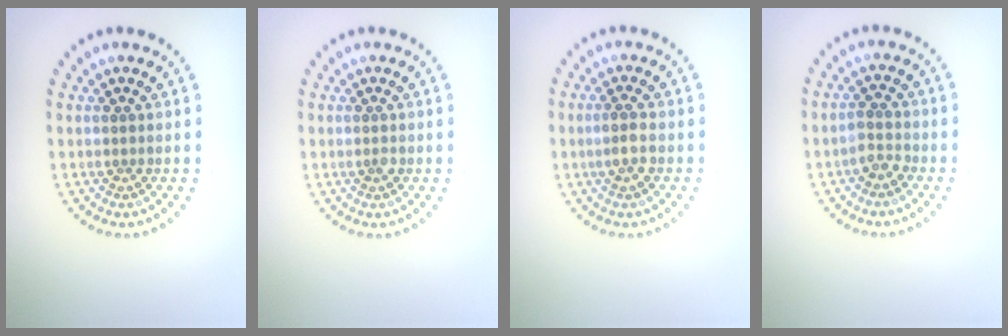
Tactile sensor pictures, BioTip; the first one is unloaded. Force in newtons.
{"total": 0.7, "press": 0.6, "slide": 0.2}
{"total": 1.7, "press": 1.6, "slide": 0.5}
{"total": 1.5, "press": 1.3, "slide": 0.7}